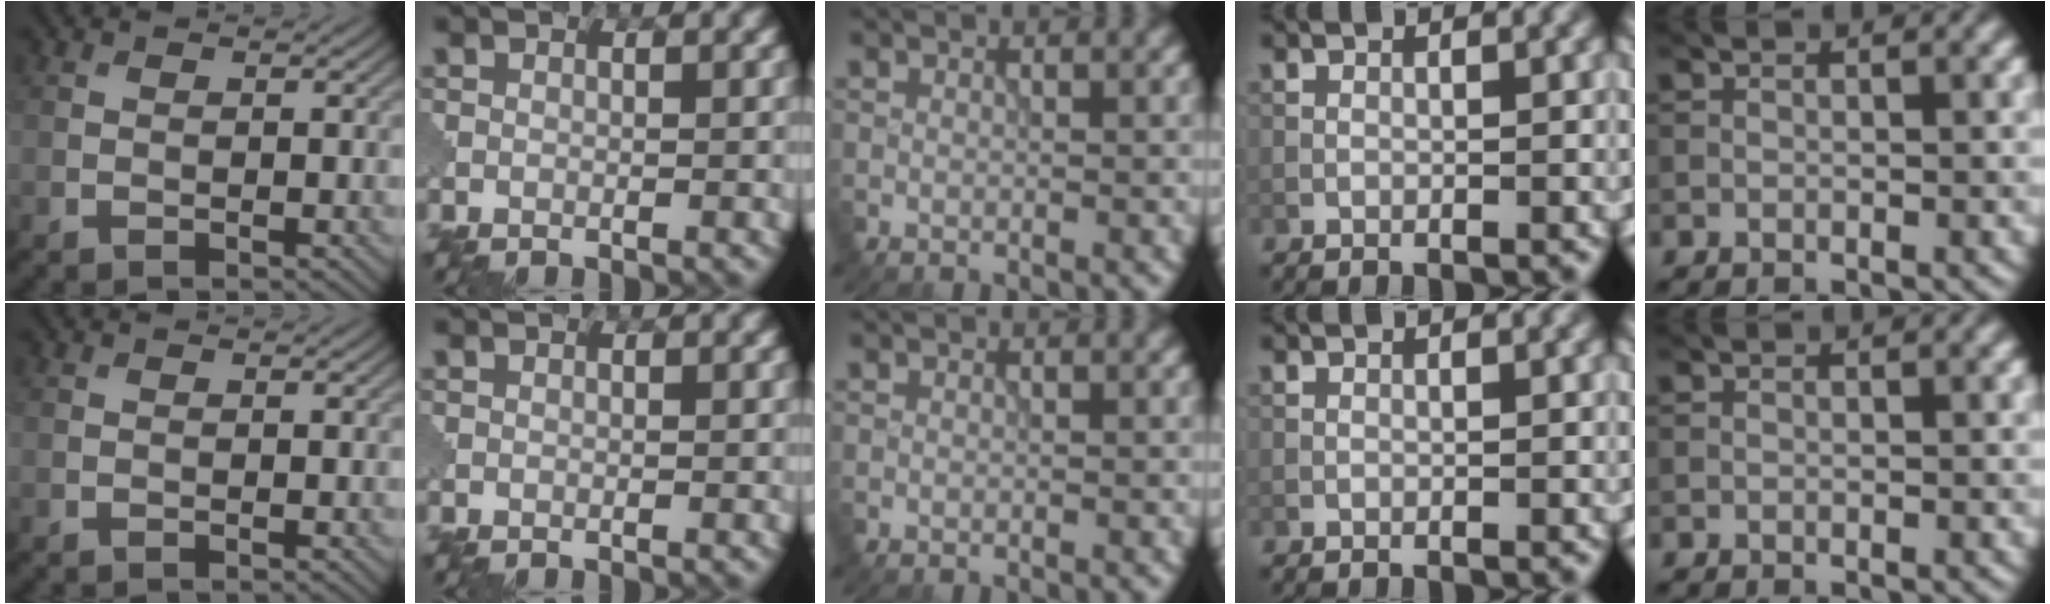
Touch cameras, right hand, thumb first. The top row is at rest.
{}